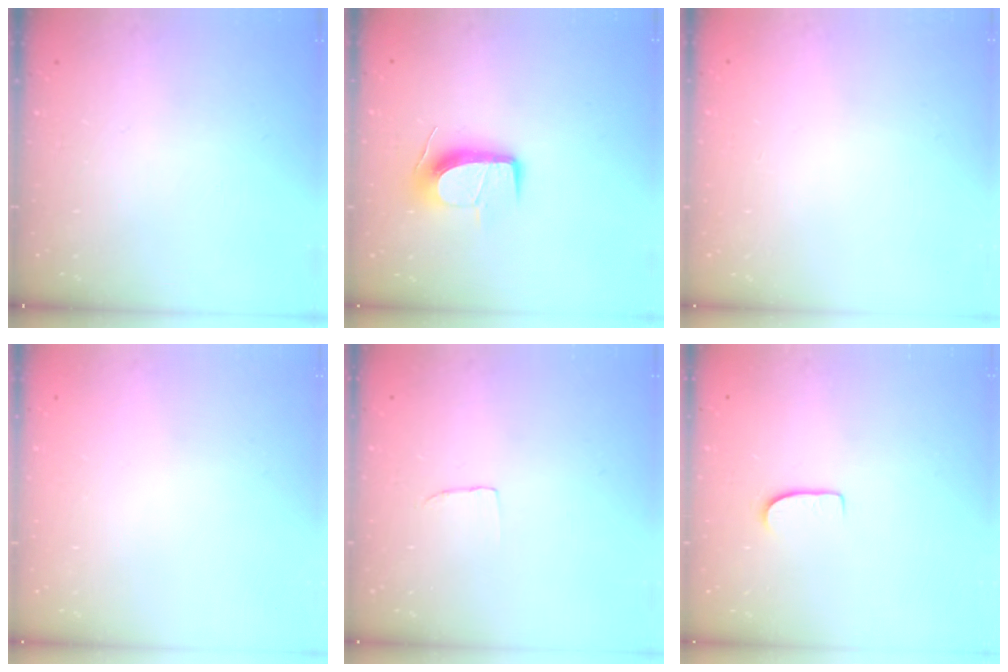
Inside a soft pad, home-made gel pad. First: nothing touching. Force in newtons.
{"total": 10.9, "press": 10.9, "slide": 0.2}
{"total": 0.8, "press": 0.4, "slide": 0.7}
{"total": 0.0}
{"total": 2.7, "press": 2.7, "slide": 0.2}
{"total": 6.1, "press": 6.1, "slide": 0.5}